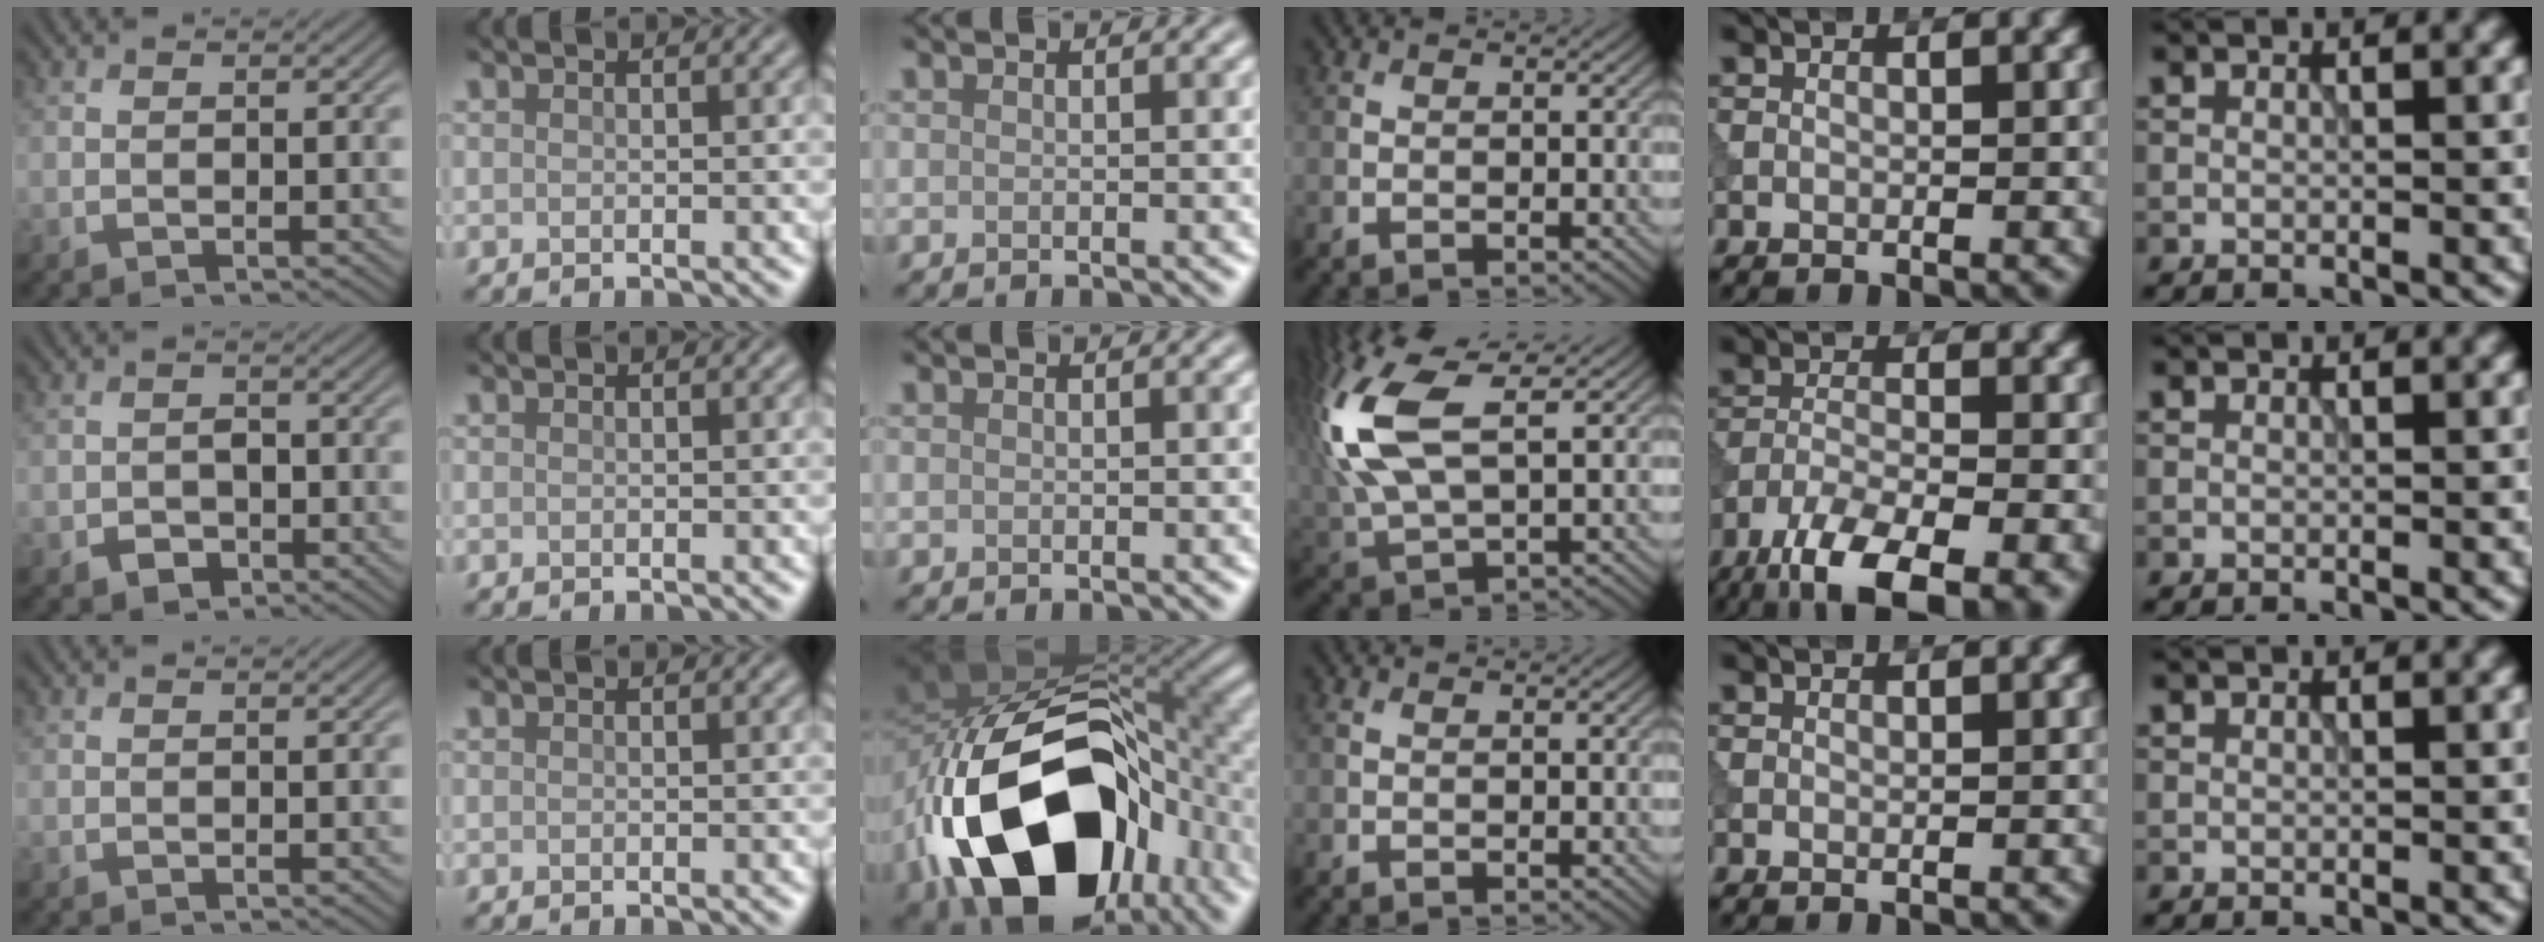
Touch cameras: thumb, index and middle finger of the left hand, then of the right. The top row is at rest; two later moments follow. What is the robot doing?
{"motion": "insert", "object": "power adapter"}